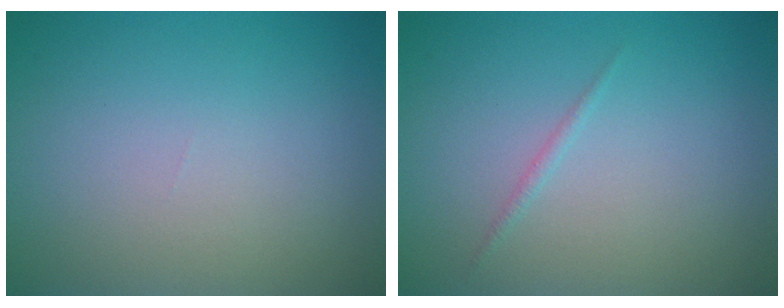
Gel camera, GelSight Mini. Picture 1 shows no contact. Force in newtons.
{"total": 0.5, "press": 0.5, "slide": 0.0}